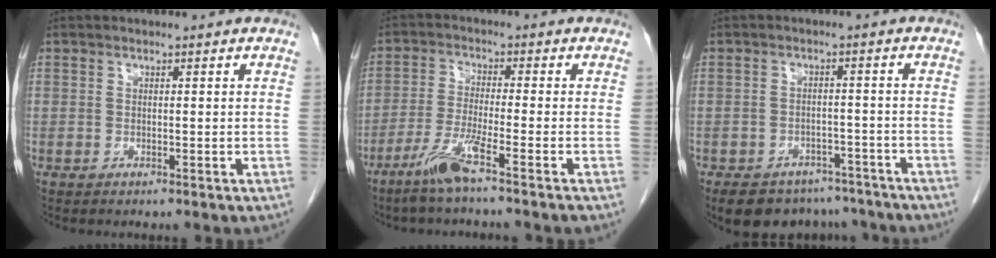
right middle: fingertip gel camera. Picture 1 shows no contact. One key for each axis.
{"total": 6.0, "fx": -4.1, "fy": -1.0, "fz": 4.3, "tx": -0.092, "ty": -0.016, "tz": -0.089}
{"total": 10.5, "fx": -8.6, "fy": 5.5, "fz": 2.5, "tx": -0.030, "ty": 0.007, "tz": -0.108}